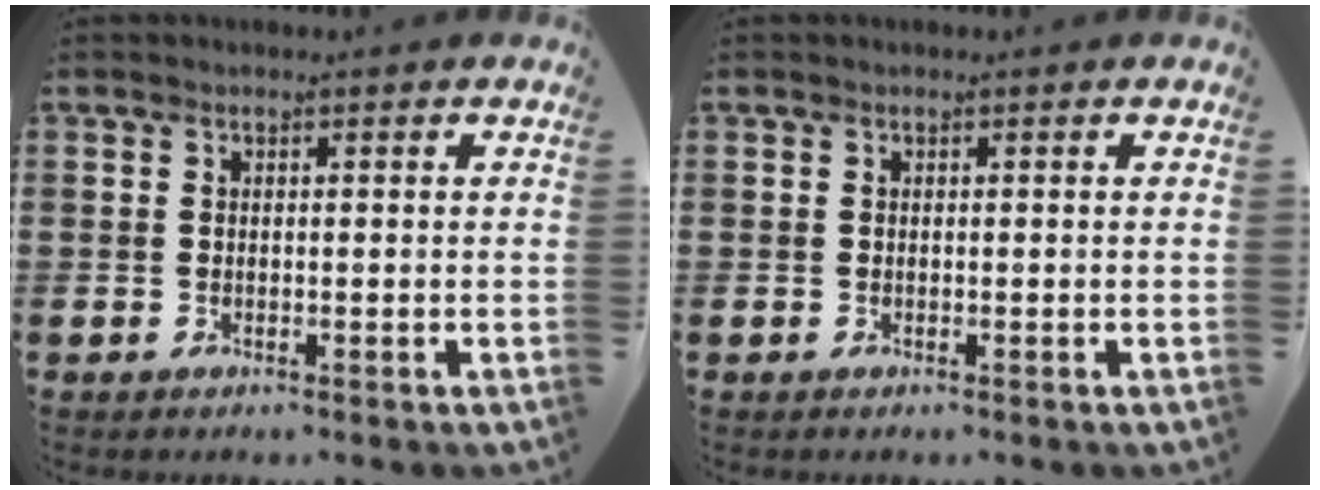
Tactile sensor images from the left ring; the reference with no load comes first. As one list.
[{"total": 0.0}]